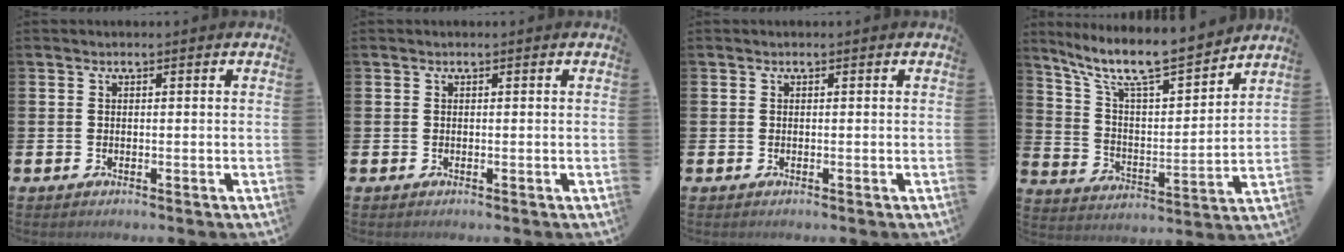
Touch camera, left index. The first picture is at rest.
{"total": 0.0}
{"total": 0.0}
{"total": 10.4, "force": [9.2, 1.3, 4.6], "torque": [-0.120, -0.065, 0.154]}